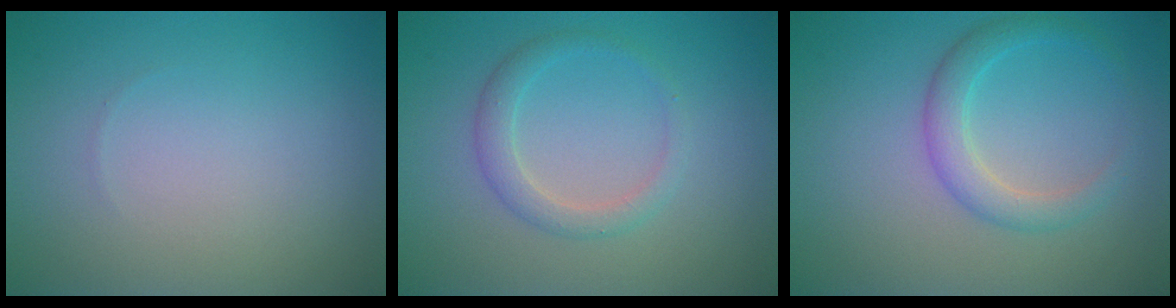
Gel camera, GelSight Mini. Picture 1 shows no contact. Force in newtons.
{"total": 2.2, "press": 2.2, "slide": 0.1}
{"total": 2.8, "press": 2.7, "slide": 0.2}